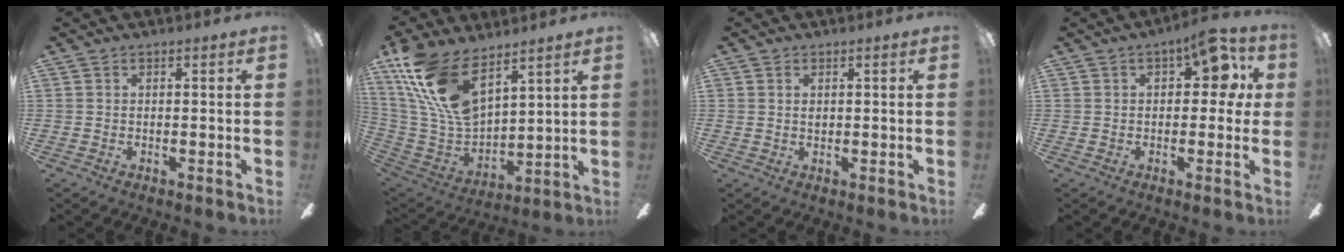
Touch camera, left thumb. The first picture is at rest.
{"total": 19.9, "force": [12.0, 9.2, 12.9], "torque": [-0.285, -0.062, 0.219]}
{"total": 1.2, "force": [0.4, 0.7, 0.8], "torque": [-0.019, 0.003, 0.007]}
{"total": 10.7, "force": [3.9, 5.3, 8.5], "torque": [-0.104, -0.007, 0.062]}